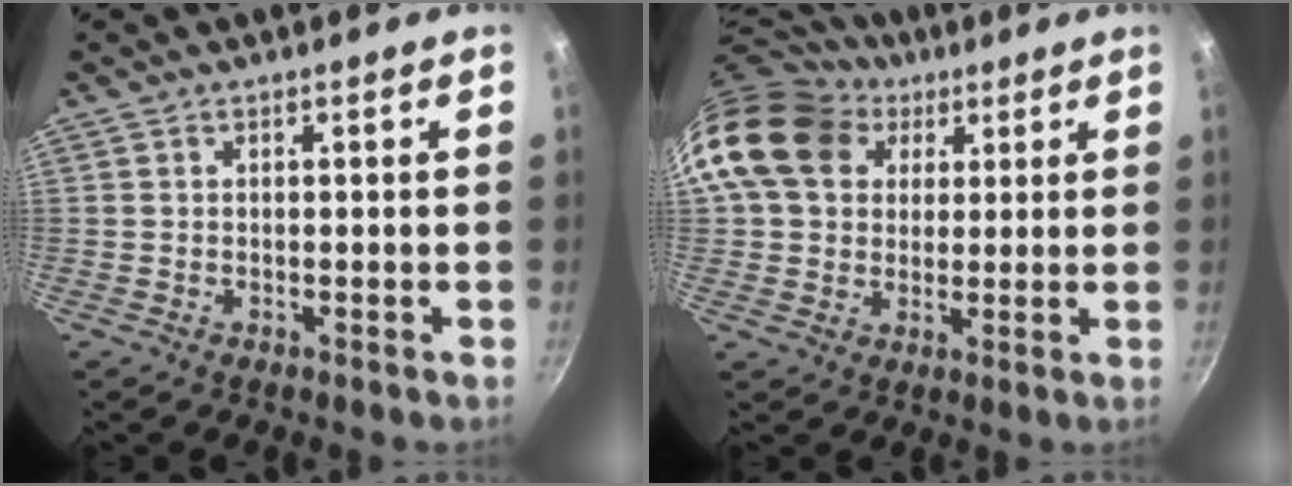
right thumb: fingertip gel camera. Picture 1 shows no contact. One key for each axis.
{"total": 18.1, "fx": 6.4, "fy": 14.0, "fz": 9.5, "tx": -0.163, "ty": 0.020, "tz": 0.105}